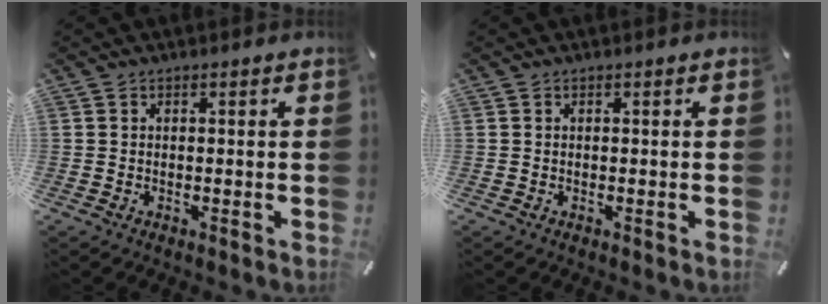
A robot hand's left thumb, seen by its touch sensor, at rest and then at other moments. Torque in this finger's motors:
{"motor_torque": [-0.02, 0.00, -0.01, -0.06, 0.00]}